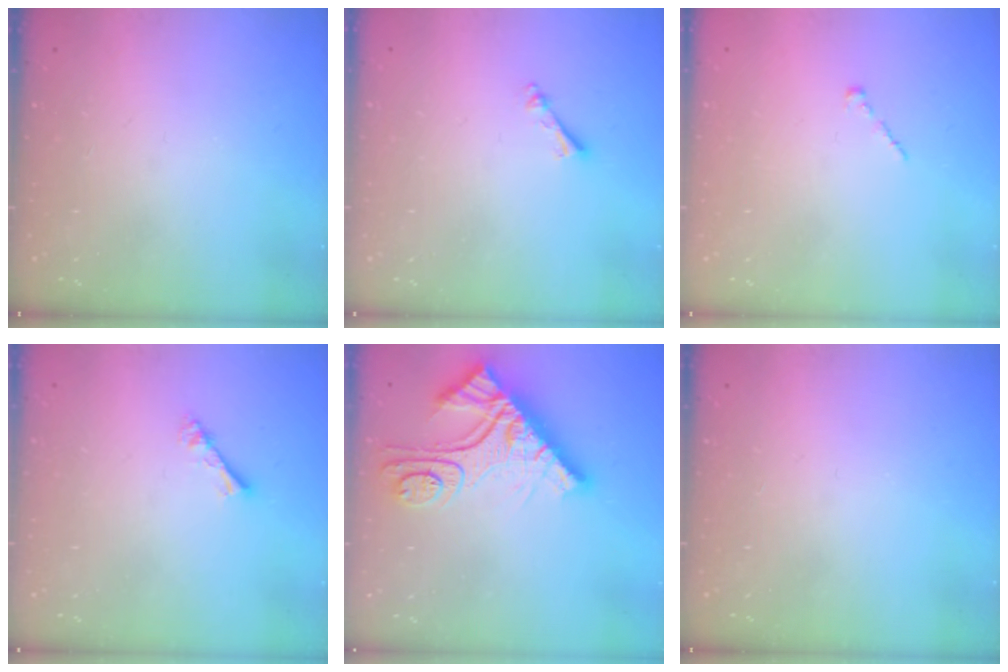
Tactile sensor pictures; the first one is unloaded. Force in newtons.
{"total": 2.4, "press": 2.3, "slide": 0.4}
{"total": 1.0, "press": 0.8, "slide": 0.5}
{"total": 2.3, "press": 2.3, "slide": 0.3}
{"total": 17.4, "press": 17.3, "slide": 1.8}
{"total": 0.0}